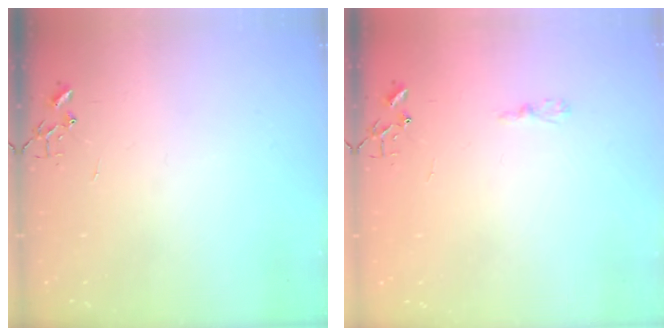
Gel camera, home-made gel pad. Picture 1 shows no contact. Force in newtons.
{"total": 3.6, "press": 3.6, "slide": 0.4}